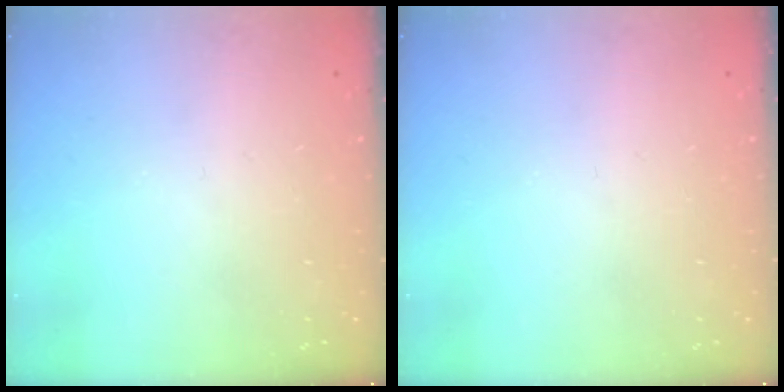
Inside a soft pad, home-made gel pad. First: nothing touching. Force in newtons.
{"total": 0.0}